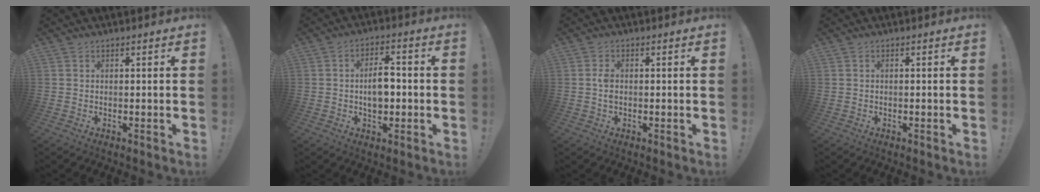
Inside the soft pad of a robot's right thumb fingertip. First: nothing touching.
{"total": 7.5, "force": [-0.5, 4.7, 5.8], "torque": [-0.094, 0.005, -0.014]}
{"total": 2.4, "force": [-0.1, 1.4, 1.9], "torque": [-0.051, 0.006, -0.004]}
{"total": 0.0}